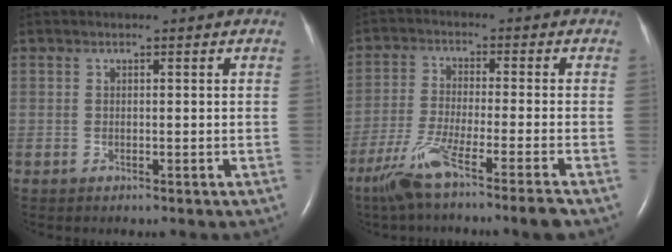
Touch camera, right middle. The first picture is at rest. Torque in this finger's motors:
{"motor_torque": [1.19, -0.95, 0.45, 0.08]}